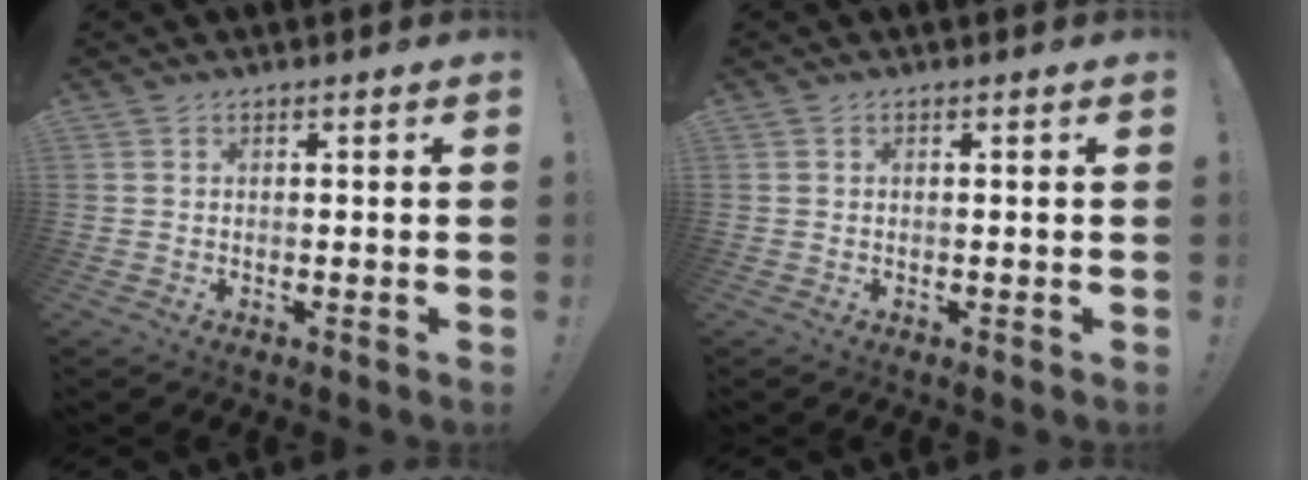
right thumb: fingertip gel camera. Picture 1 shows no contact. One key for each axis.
{"total": 0.0}